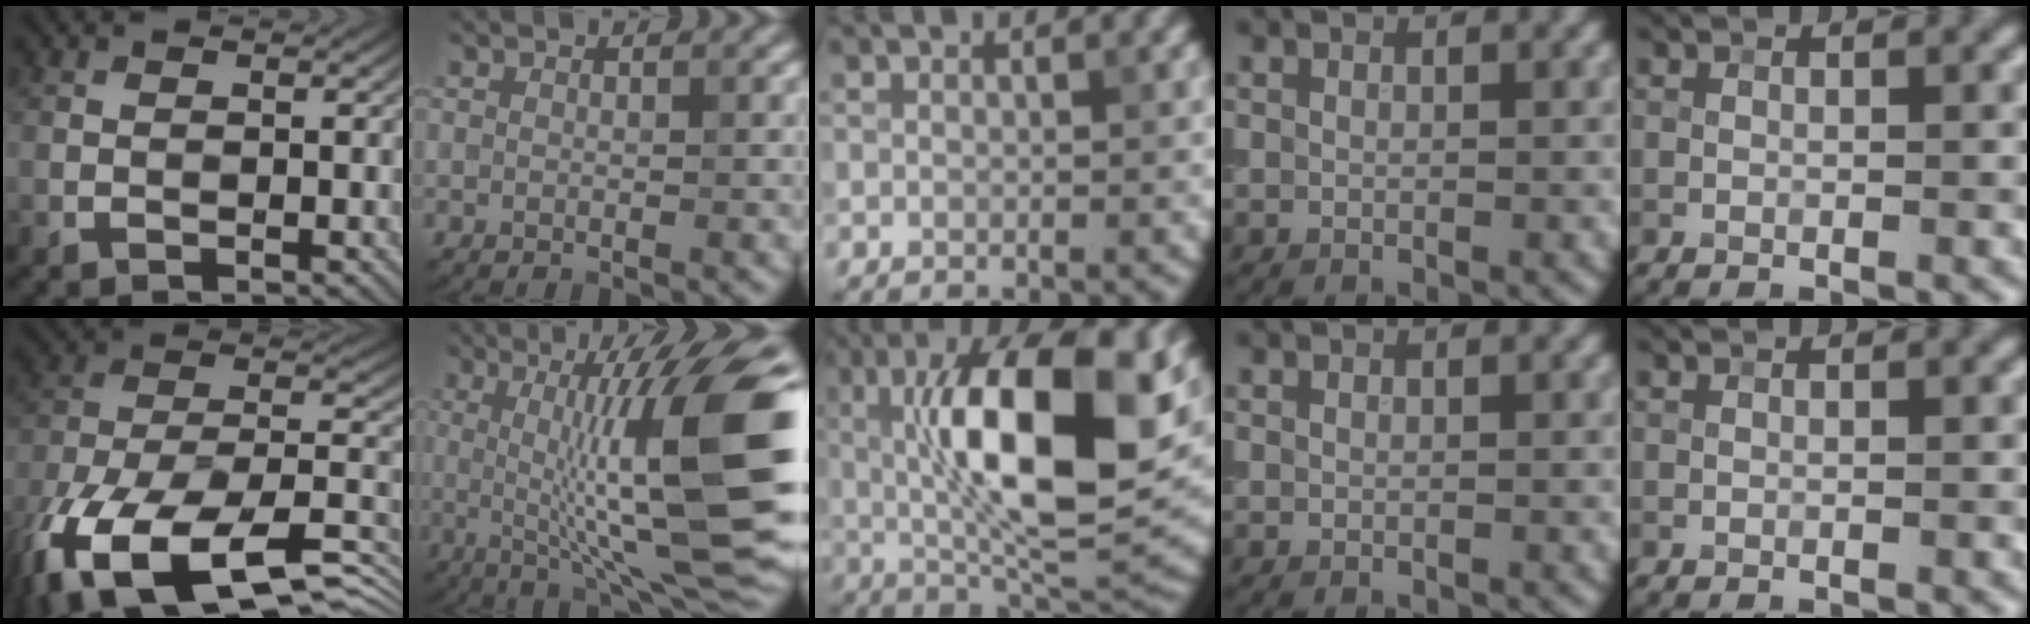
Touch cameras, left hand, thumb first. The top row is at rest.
{"thumb": {"total": 20.7, "force": [-12.1, 9.9, 13.6], "torque": [-0.289, -0.036, -0.187]}, "index": {"total": 14.5, "force": [-0.3, 2.9, 14.2], "torque": [-0.191, 0.017, -0.010]}, "middle": {"total": 13.6, "force": [2.2, 4.7, 12.6], "torque": [-0.196, 0.002, 0.033]}}